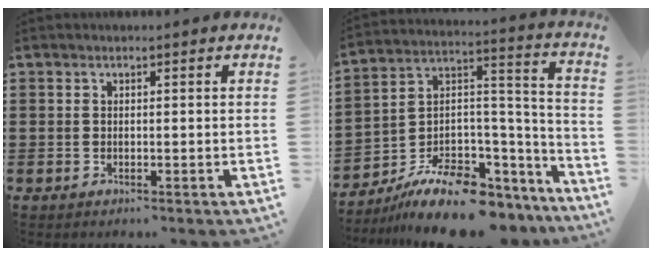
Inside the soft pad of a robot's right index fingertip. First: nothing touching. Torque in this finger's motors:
{"motor_torque": [1.05, -1.09, 1.05, 0.21]}